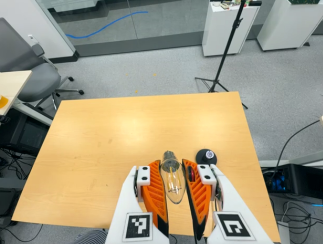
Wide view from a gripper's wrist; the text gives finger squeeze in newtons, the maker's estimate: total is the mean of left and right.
{"total": 23.5, "left": 25.7, "right": 21.3}